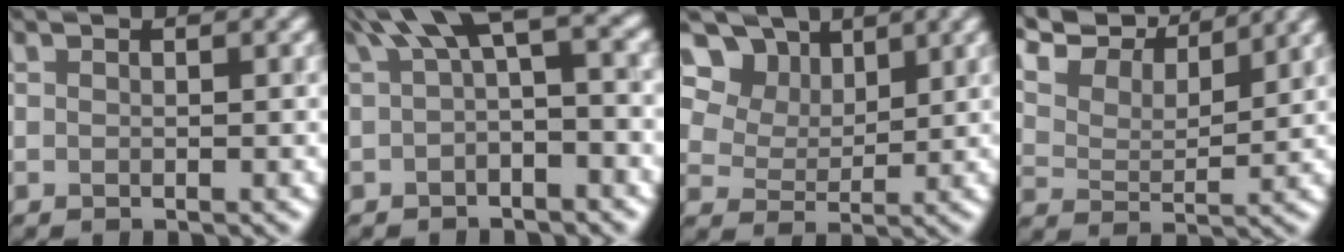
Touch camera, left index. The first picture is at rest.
{"total": 5.0, "force": [1.6, 1.3, 4.5], "torque": [-0.053, 0.021, 0.018]}
{"total": 11.3, "force": [7.1, 7.3, 4.9], "torque": [-0.110, 0.021, 0.124]}
{"total": 8.9, "force": [7.6, 2.7, 3.7], "torque": [-0.088, 0.019, 0.121]}